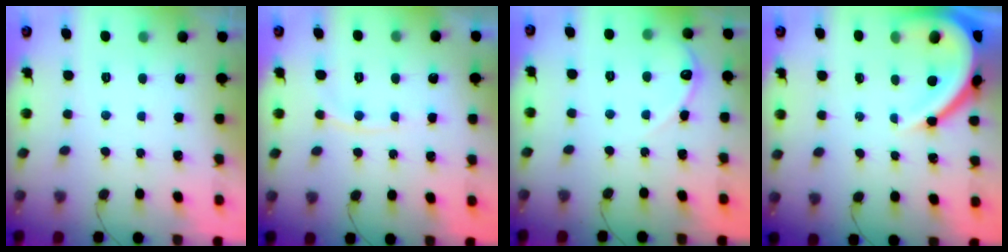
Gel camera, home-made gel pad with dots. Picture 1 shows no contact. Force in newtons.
{"total": 7.0, "press": 6.9, "slide": 1.0}
{"total": 5.2, "press": 5.2, "slide": 0.7}
{"total": 12.9, "press": 12.8, "slide": 1.6}